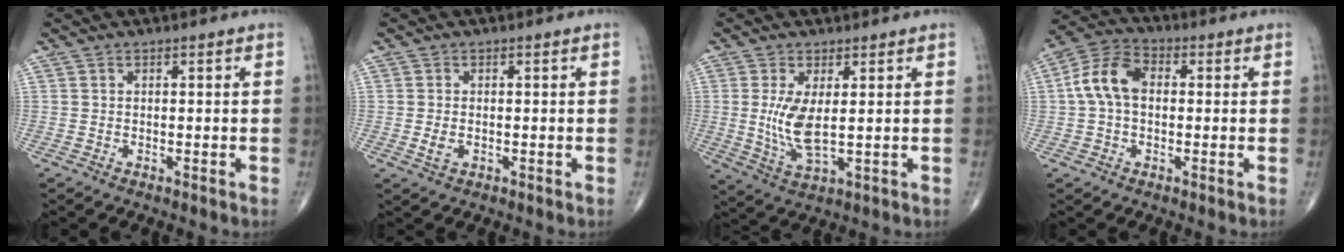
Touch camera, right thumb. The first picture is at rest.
{"total": 2.0, "force": [-0.4, 1.2, 1.6], "torque": [-0.032, -0.001, -0.007]}
{"total": 7.4, "force": [0.7, 2.6, 6.9], "torque": [-0.144, -0.020, 0.021]}
{"total": 9.0, "force": [0.6, 5.9, 6.8], "torque": [-0.134, 0.030, 0.002]}